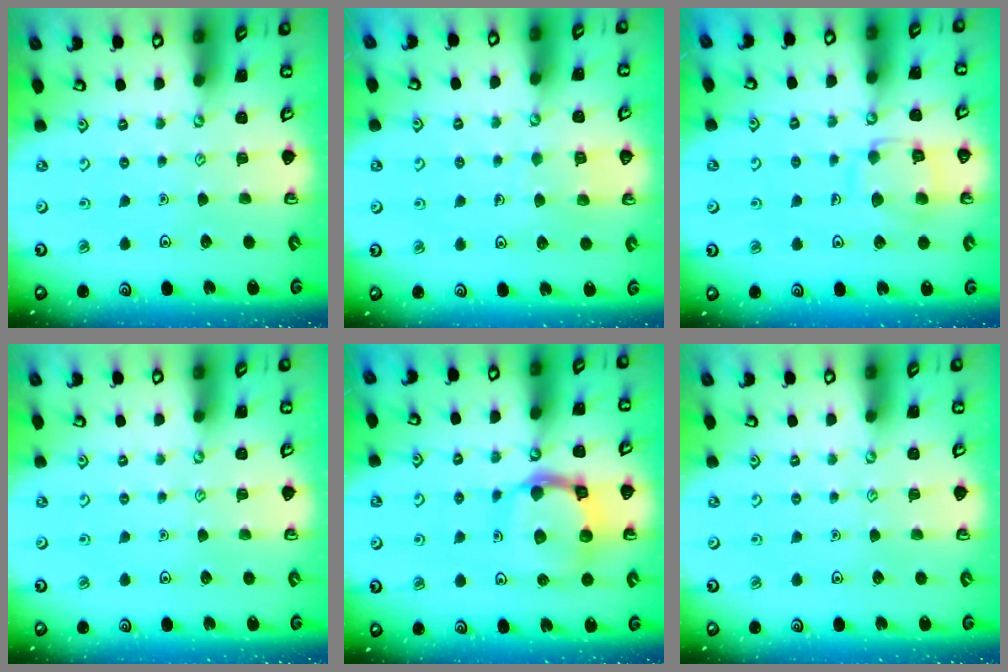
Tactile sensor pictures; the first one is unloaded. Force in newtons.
{"total": 5.6, "press": 5.6, "slide": 0.2}
{"total": 10.9, "press": 10.9, "slide": 0.8}
{"total": 0.0}
{"total": 13.0, "press": 12.9, "slide": 1.5}
{"total": 0.0}